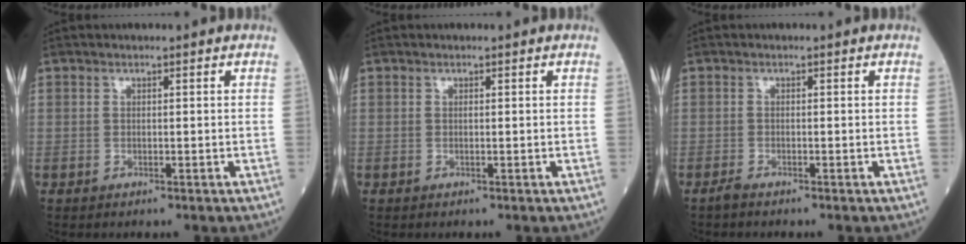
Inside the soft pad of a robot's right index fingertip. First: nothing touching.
{"total": 0.0}
{"total": 0.9, "force": [-0.9, -0.1, 0.2], "torque": [-0.010, -0.002, -0.019]}